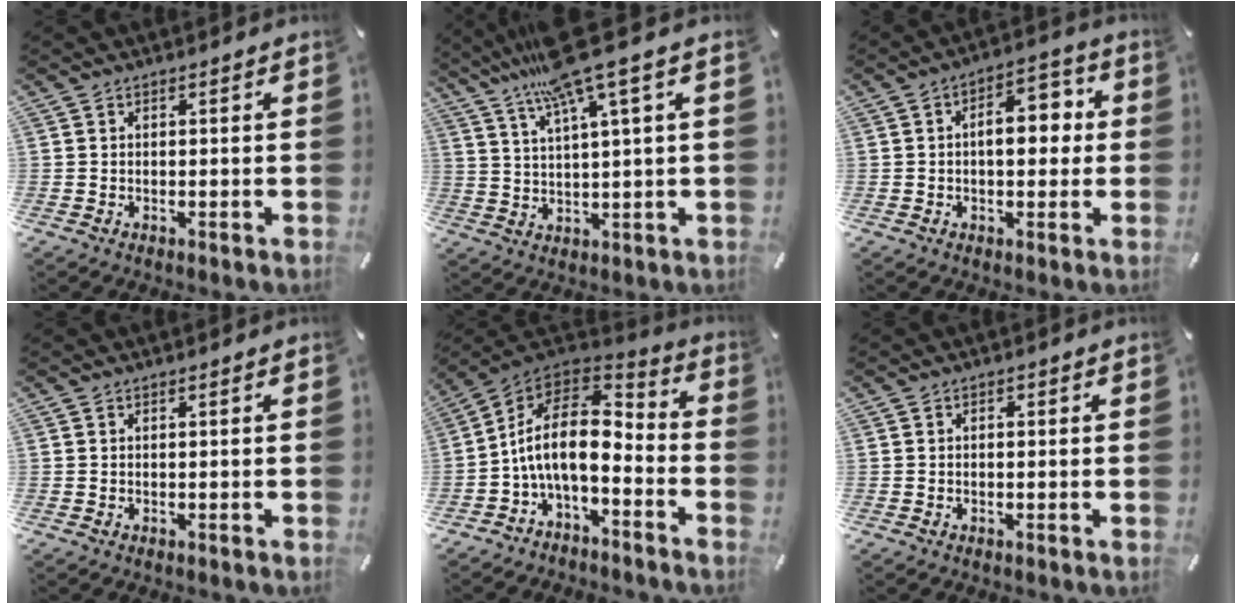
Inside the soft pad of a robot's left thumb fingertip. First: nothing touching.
{"total": 12.4, "force": [8.1, 0.9, 9.3], "torque": [-0.188, -0.033, 0.141]}
{"total": 9.2, "force": [0.4, 5.3, 7.5], "torque": [-0.085, -0.002, -0.003]}
{"total": 0.0}
{"total": 14.5, "force": [-1.3, 8.3, 11.8], "torque": [-0.258, -0.003, -0.025]}
{"total": 0.5, "force": [-0.1, 0.4, 0.3], "torque": [-0.007, 0.002, -0.003]}